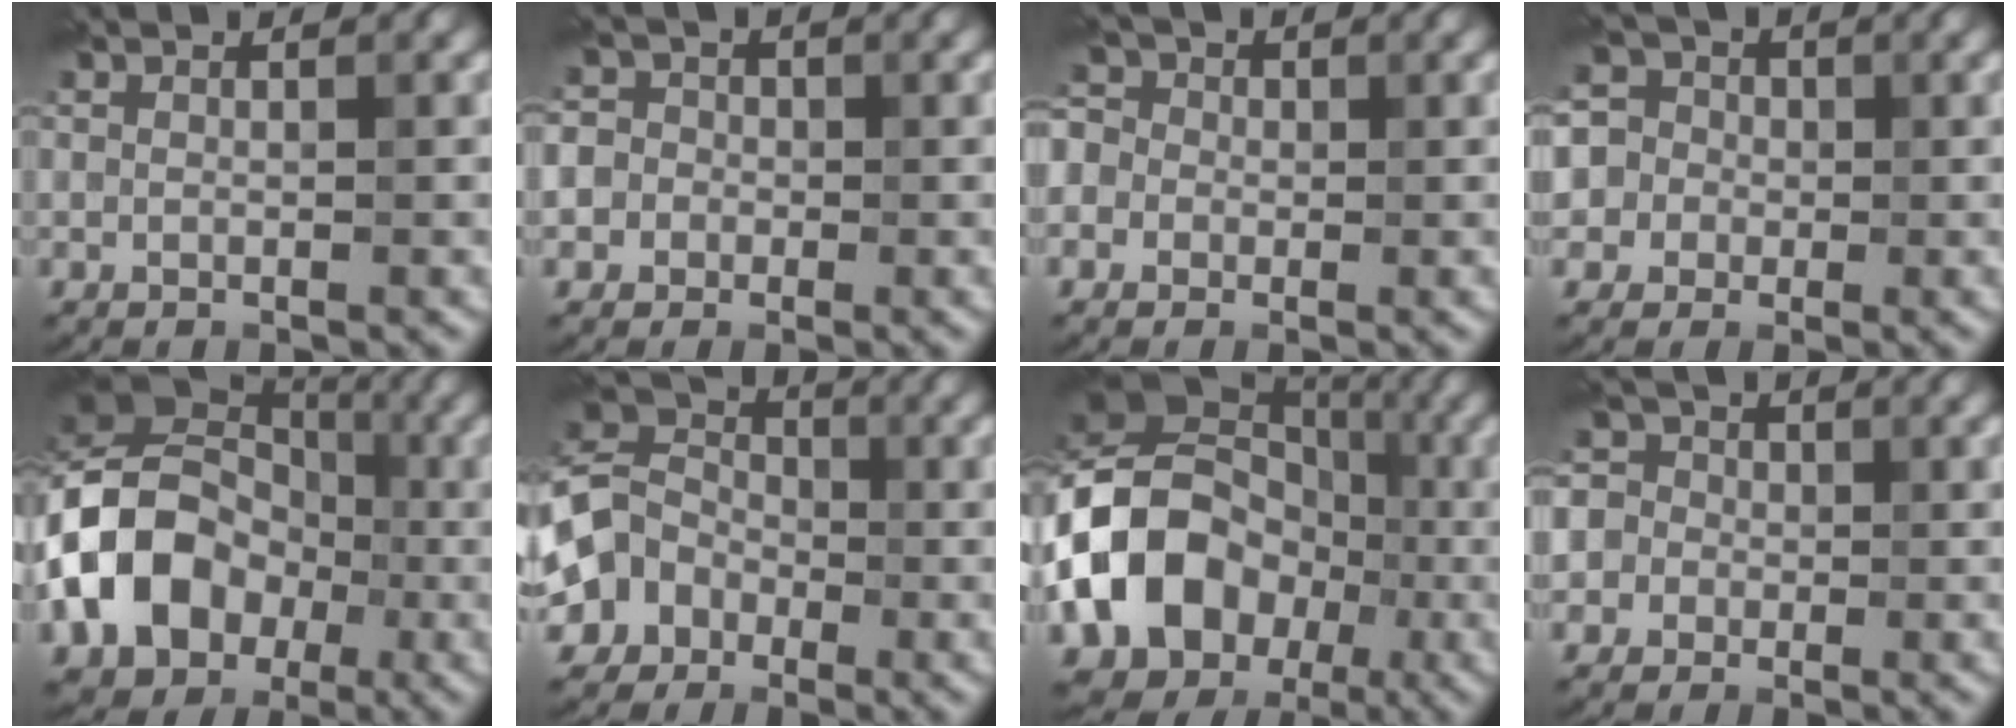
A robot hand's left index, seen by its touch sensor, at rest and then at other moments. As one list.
[{"total": 5.0, "force": [-0.5, 4.8, 1.4], "torque": [-0.006, 0.029, -0.046]}, {"total": 6.1, "force": [0.1, 5.5, 2.8], "torque": [-0.050, 0.043, -0.045]}, {"total": 6.9, "force": [1.0, 6.5, 2.2], "torque": [-0.050, 0.047, -0.013]}, {"total": 12.7, "force": [-3.2, 9.9, 7.4], "torque": [-0.155, 0.001, -0.068]}, {"total": 7.1, "force": [-2.3, 6.1, 2.8], "torque": [-0.047, 0.011, -0.060]}, {"total": 14.6, "force": [-3.7, 11.7, 7.9], "torque": [-0.177, 0.007, -0.073]}, {"total": 6.7, "force": [0.4, 6.3, 2.4], "torque": [-0.042, 0.048, -0.032]}]